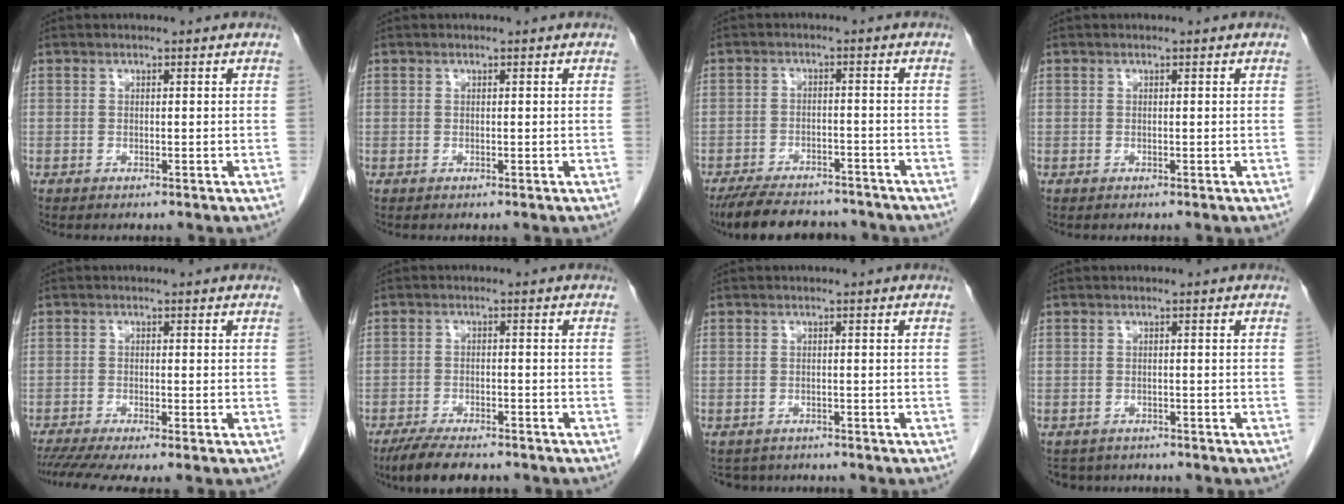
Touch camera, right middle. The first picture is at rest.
{"total": 0.0}
{"total": 12.8, "force": [-11.2, 3.9, 4.7], "torque": [-0.081, 0.002, -0.161]}
{"total": 0.0}
{"total": 6.2, "force": [-4.9, 0.1, 3.9], "torque": [-0.062, -0.011, -0.082]}
{"total": 8.3, "force": [-6.9, 2.2, 4.1], "torque": [-0.067, -0.013, -0.110]}
{"total": 3.3, "force": [-3.0, 1.4, 0.0], "torque": [0.001, -0.002, -0.043]}
{"total": 4.1, "force": [-3.7, 1.8, 0.2], "torque": [0.001, -0.001, -0.052]}